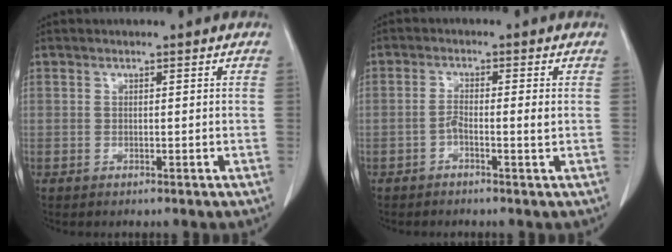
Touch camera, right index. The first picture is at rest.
{"total": 2.2, "force": [-0.5, 0.3, 2.1], "torque": [-0.038, 0.009, -0.009]}